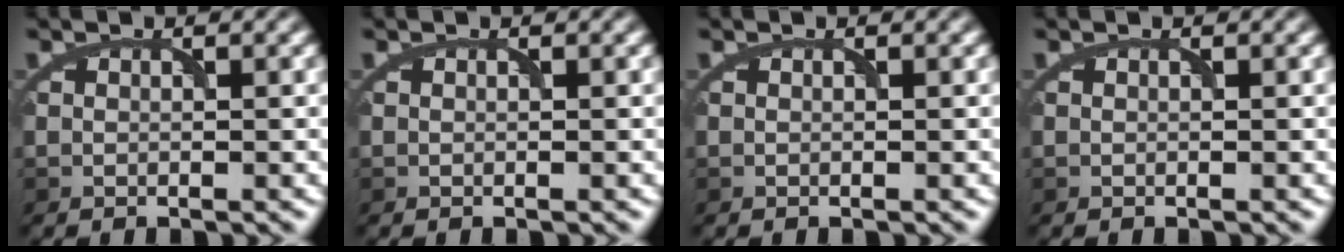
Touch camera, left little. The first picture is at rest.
{"total": 0.0}
{"total": 0.0}
{"total": 0.0}